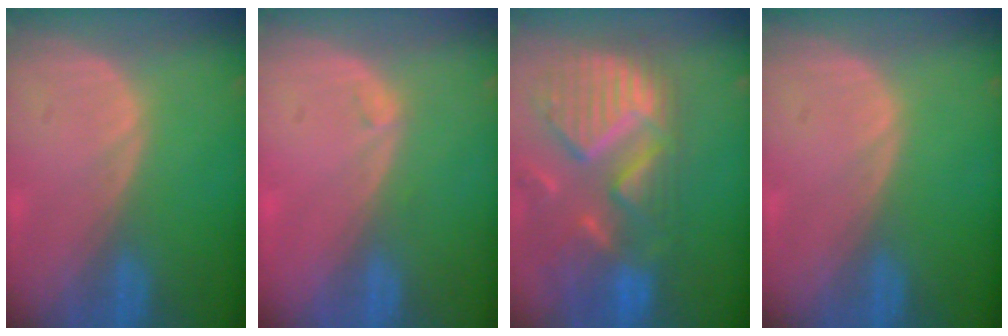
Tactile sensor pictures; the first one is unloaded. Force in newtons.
{"total": 0.6, "press": 0.6, "slide": 0.2}
{"total": 13.2, "press": 11.2, "slide": 7.0}
{"total": 0.0}